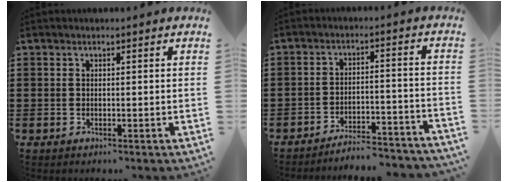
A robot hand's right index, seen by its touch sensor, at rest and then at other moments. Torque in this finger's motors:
{"motor_torque": [1.08, 1.06, 0.20, 0.03]}